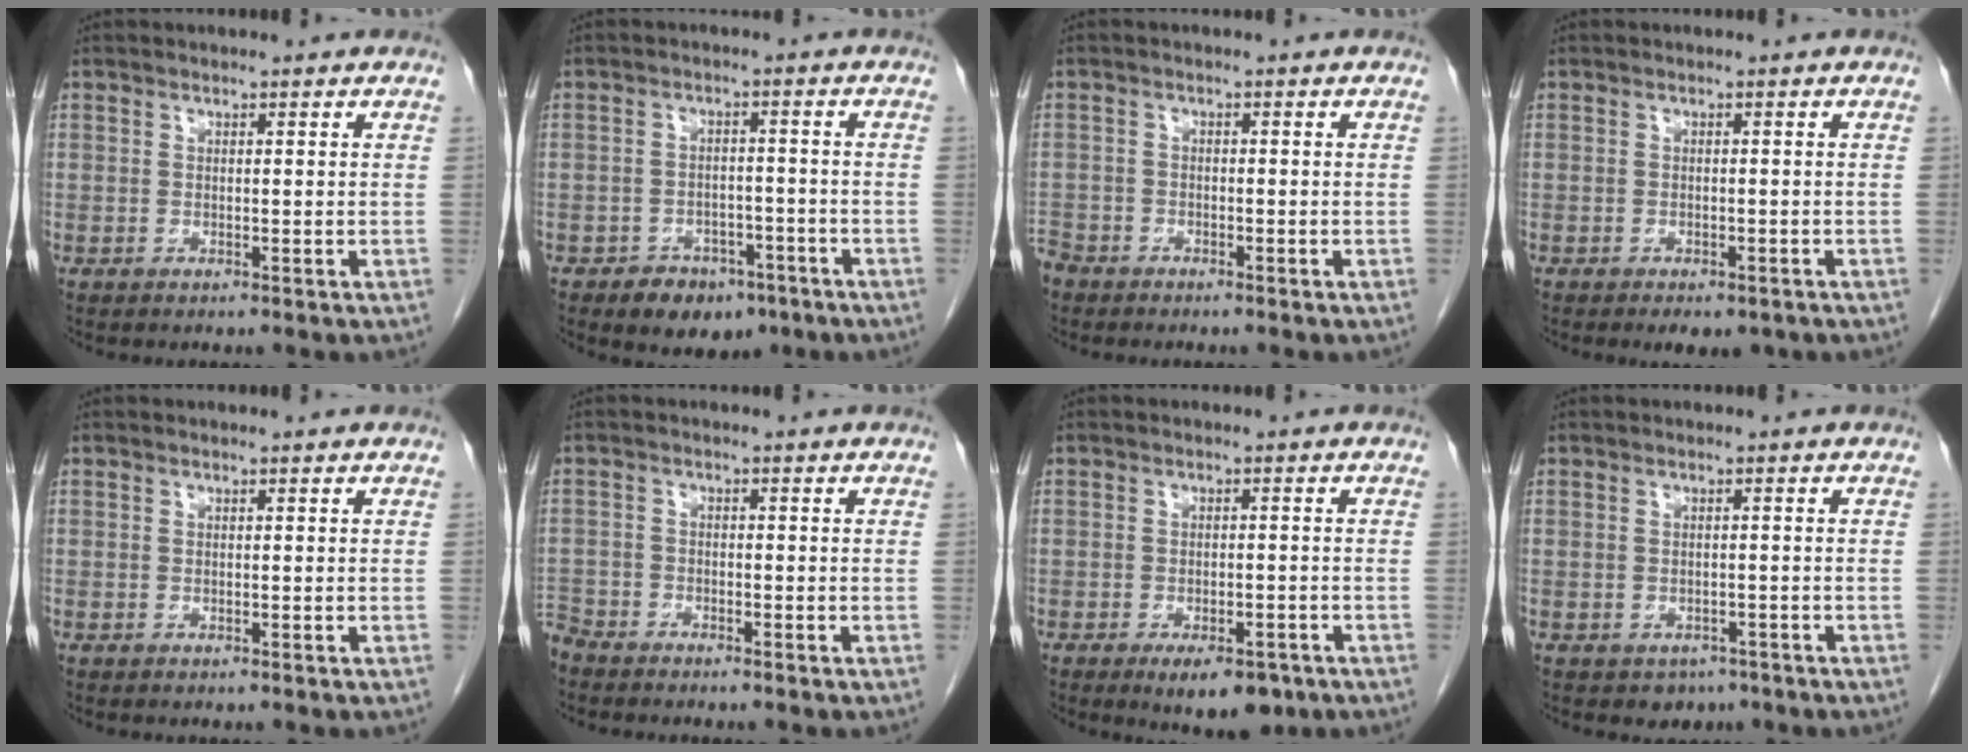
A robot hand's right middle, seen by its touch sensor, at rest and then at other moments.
{"total": 6.6, "force": [-4.3, 4.1, 2.9], "torque": [-0.039, 0.006, -0.057]}
{"total": 3.9, "force": [-3.4, 1.9, 0.4], "torque": [-0.011, -0.002, -0.070]}
{"total": 4.3, "force": [-3.1, 2.0, 2.1], "torque": [-0.021, -0.003, -0.036]}
{"total": 0.0}
{"total": 4.1, "force": [-3.9, 1.1, 0.2], "torque": [-0.002, -0.008, -0.079]}
{"total": 7.3, "force": [-4.7, 3.1, 4.7], "torque": [-0.058, -0.004, -0.061]}
{"total": 2.5, "force": [-1.6, 1.8, 0.6], "torque": [-0.006, 0.005, -0.016]}